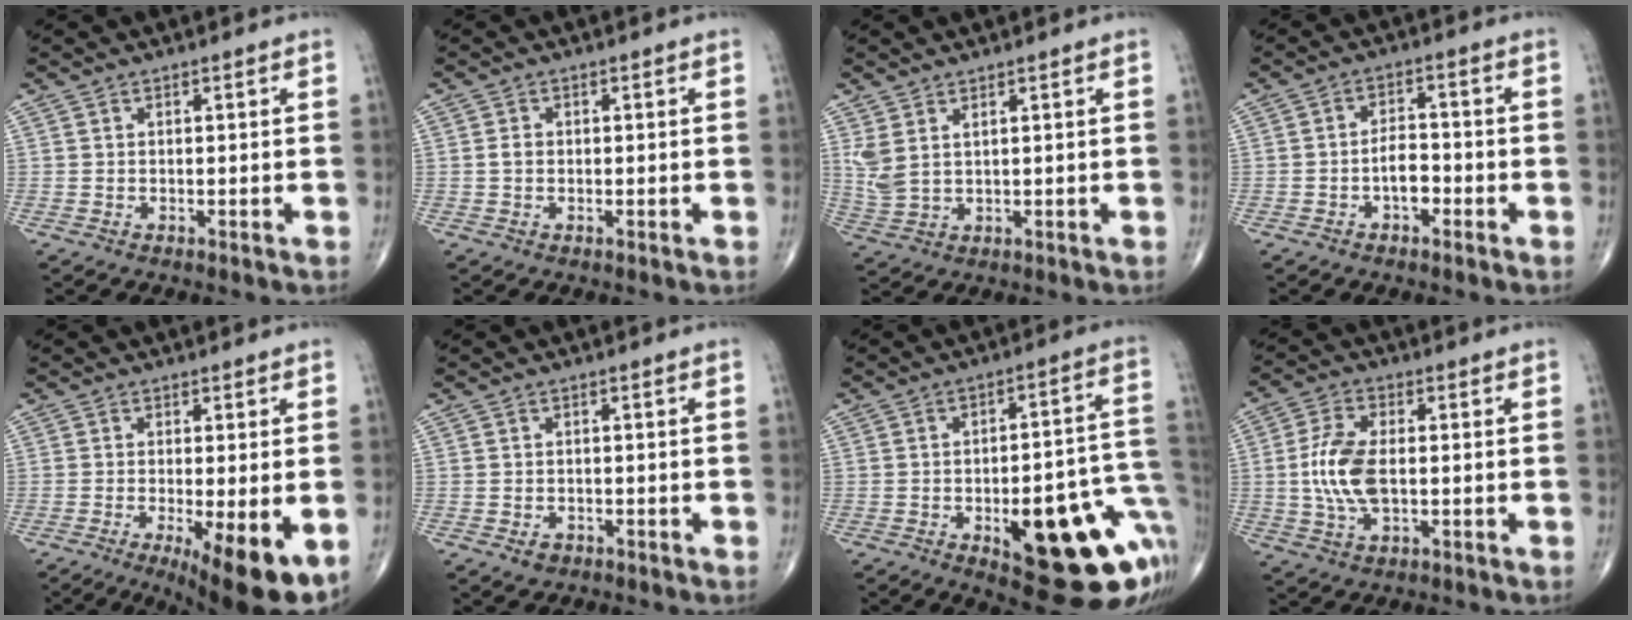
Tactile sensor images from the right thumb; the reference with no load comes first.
{"total": 1.4, "force": [-0.1, 1.1, 0.9], "torque": [-0.015, 0.004, -0.003]}
{"total": 4.7, "force": [2.1, 2.1, 3.6], "torque": [-0.092, -0.007, 0.054]}
{"total": 4.6, "force": [-1.8, 2.6, 3.3], "torque": [-0.044, 0.020, -0.035]}
{"total": 12.4, "force": [-4.6, 3.2, 11.0], "torque": [-0.138, -0.019, -0.062]}
{"total": 1.9, "force": [-1.0, 1.4, 0.9], "torque": [-0.010, 0.003, -0.011]}
{"total": 24.2, "force": [-7.8, 8.6, 21.3], "torque": [-0.204, 0.029, -0.082]}
{"total": 9.7, "force": [-0.4, 5.0, 8.3], "torque": [-0.179, 0.004, -0.006]}